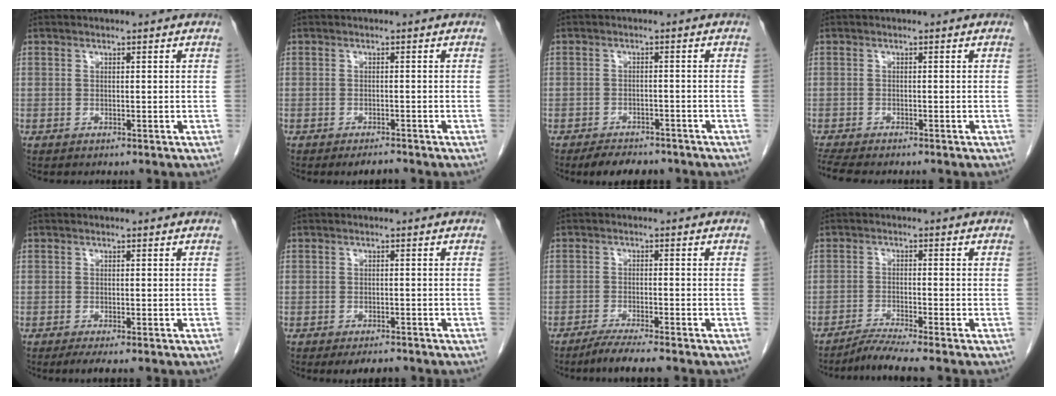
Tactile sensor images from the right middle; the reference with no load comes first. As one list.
[{"total": 1.7, "force": [-1.5, 0.3, 0.8], "torque": [-0.016, -0.003, -0.020]}, {"total": 6.1, "force": [-5.1, 2.6, 2.2], "torque": [-0.029, 0.000, -0.070]}, {"total": 6.1, "force": [-5.2, 1.2, 2.8], "torque": [-0.046, -0.008, -0.081]}, {"total": 1.8, "force": [-1.3, 0.1, 1.3], "torque": [-0.024, -0.006, -0.023]}, {"total": 3.1, "force": [-2.5, 1.0, 1.4], "torque": [-0.019, -0.003, -0.035]}, {"total": 4.8, "force": [-3.9, -0.4, 2.7], "torque": [-0.046, -0.013, -0.070]}, {"total": 4.1, "force": [-3.5, -1.5, 1.4], "torque": [-0.032, -0.019, -0.071]}]